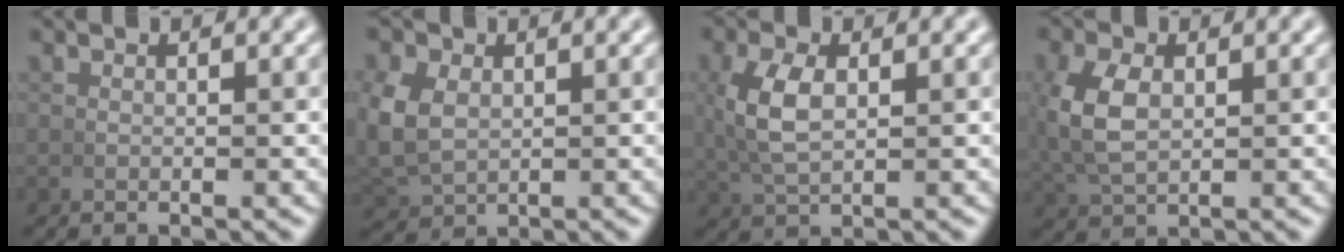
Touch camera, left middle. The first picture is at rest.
{"total": 4.3, "force": [0.4, 3.6, 2.4], "torque": [-0.078, -0.019, 0.027]}
{"total": 3.7, "force": [0.7, 1.8, 3.2], "torque": [-0.076, 0.000, 0.022]}
{"total": 4.0, "force": [0.6, 2.5, 3.1], "torque": [-0.085, -0.004, 0.023]}